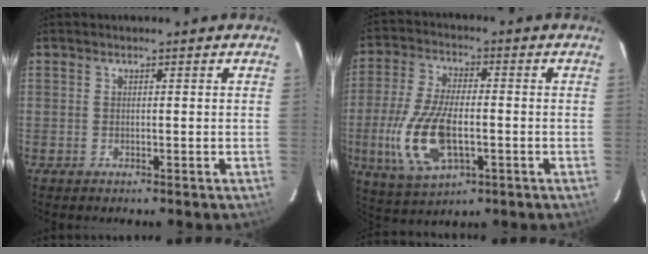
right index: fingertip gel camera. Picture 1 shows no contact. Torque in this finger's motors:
{"motor_torque": [1.92, -0.22, 1.05, 0.15]}